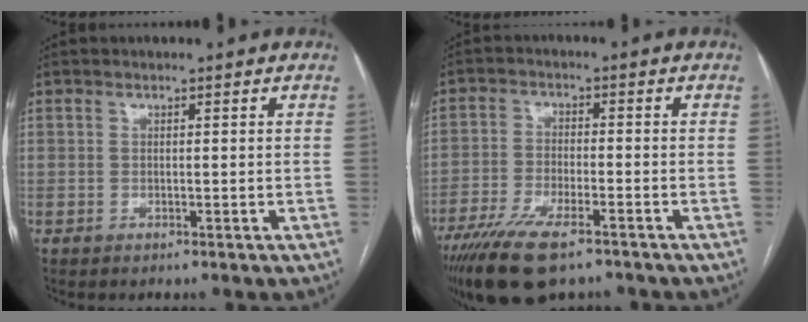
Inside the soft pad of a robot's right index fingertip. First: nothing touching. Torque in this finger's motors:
{"motor_torque": [1.29, -0.85, 0.64, 0.17]}